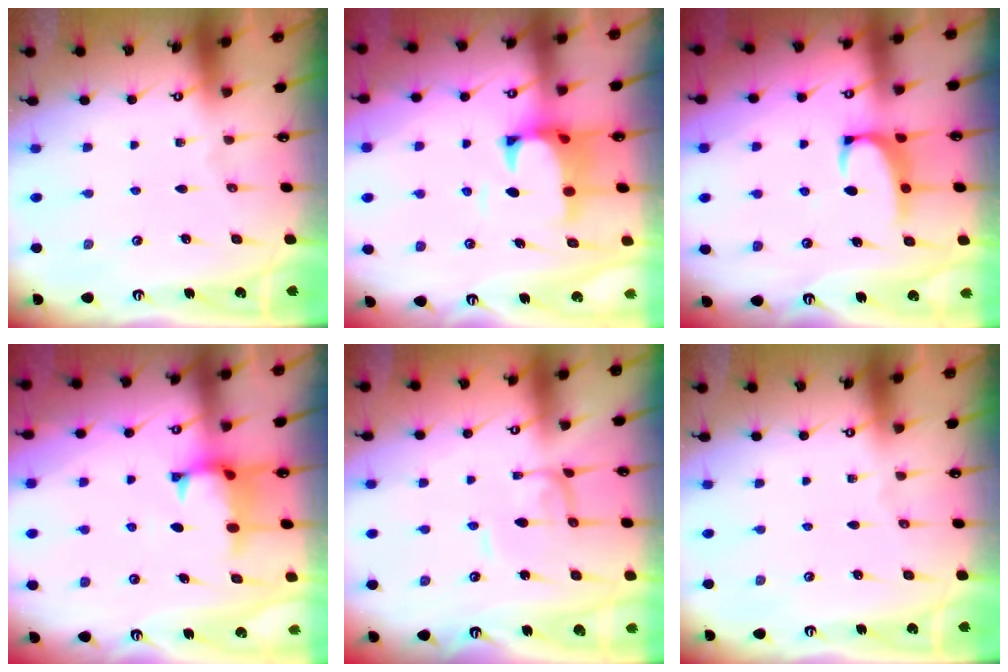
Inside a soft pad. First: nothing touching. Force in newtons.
{"total": 2.6, "press": 2.4, "slide": 1.1}
{"total": 2.5, "press": 2.4, "slide": 0.7}
{"total": 1.3, "press": 1.0, "slide": 0.8}
{"total": 2.1, "press": 2.1, "slide": 0.0}
{"total": 0.0}